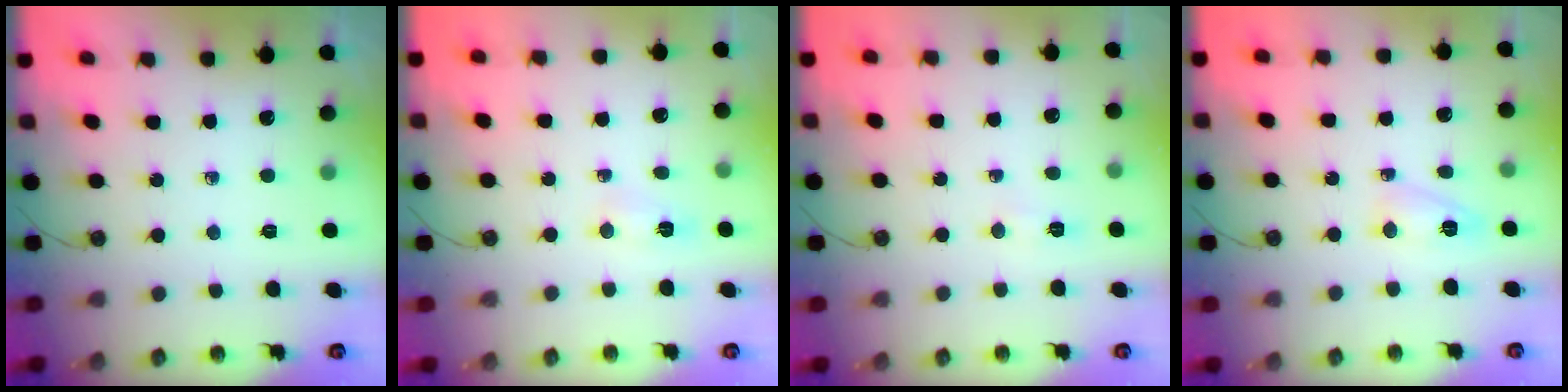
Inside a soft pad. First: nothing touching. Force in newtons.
{"total": 3.0, "press": 3.0, "slide": 0.4}
{"total": 3.4, "press": 3.4, "slide": 0.6}
{"total": 4.5, "press": 4.5, "slide": 0.6}